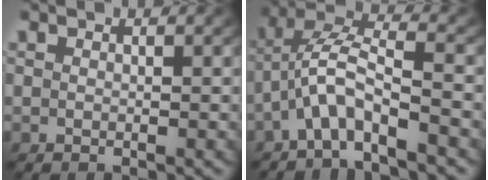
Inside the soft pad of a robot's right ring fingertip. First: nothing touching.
{"total": 5.8, "force": [-0.3, 3.8, 4.3], "torque": [-0.098, -0.012, -0.014]}